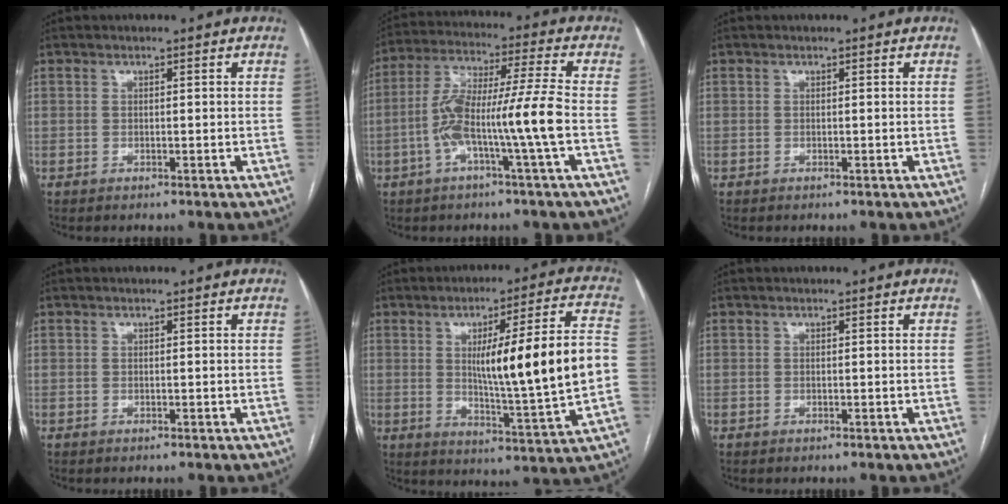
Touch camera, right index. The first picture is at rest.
{"total": 11.0, "force": [-2.9, -0.6, 10.6], "torque": [-0.204, 0.017, -0.058]}
{"total": 0.0}
{"total": 0.0}
{"total": 17.9, "force": [0.4, 0.3, 17.9], "torque": [-0.271, -0.001, 0.006]}
{"total": 0.0}